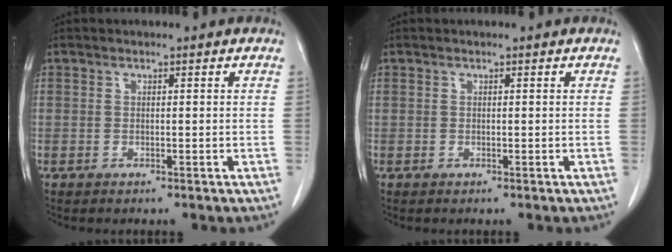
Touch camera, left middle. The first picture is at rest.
{"total": 0.0}